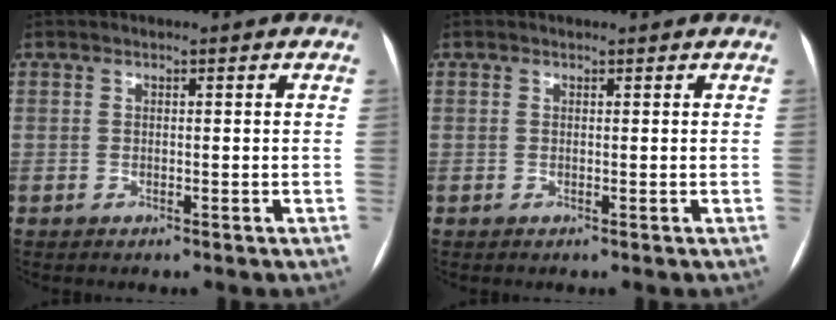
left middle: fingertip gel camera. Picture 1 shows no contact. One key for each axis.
{"total": 0.8, "fx": 0.8, "fy": 0.2, "fz": 0.1, "tx": -0.007, "ty": 0.010, "tz": 0.012}